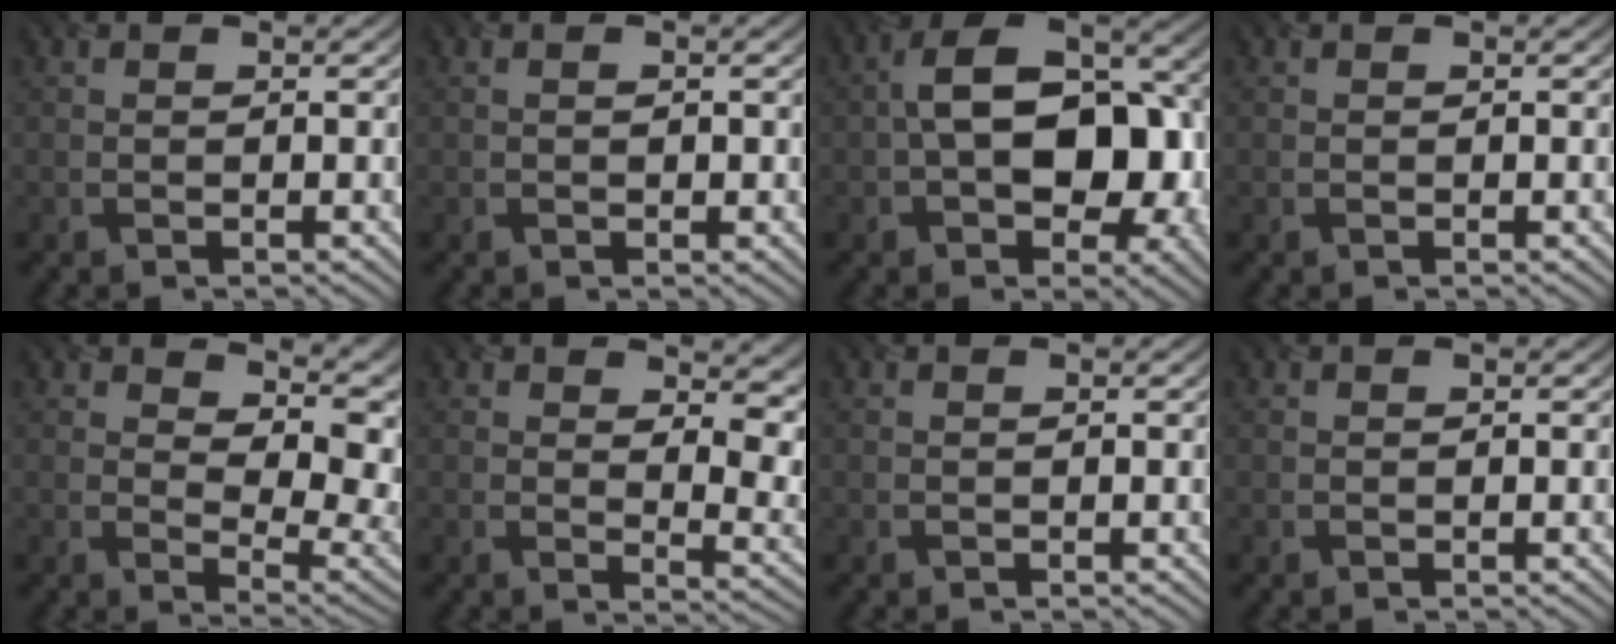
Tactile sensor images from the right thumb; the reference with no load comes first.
{"total": 0.9, "force": [0.0, 0.5, 0.7], "torque": [-0.013, 0.000, 0.002]}
{"total": 13.6, "force": [-1.3, 8.4, 10.7], "torque": [-0.159, 0.012, -0.021]}
{"total": 0.0}
{"total": 9.7, "force": [4.5, 4.7, 7.1], "torque": [-0.115, -0.004, 0.067]}
{"total": 10.3, "force": [3.8, 5.2, 8.1], "torque": [-0.101, -0.011, 0.069]}
{"total": 0.0}
{"total": 0.0}